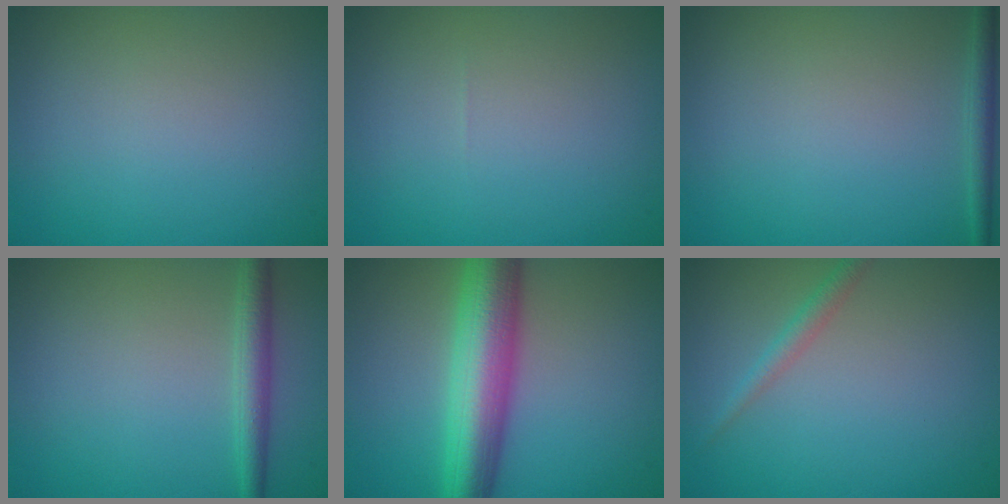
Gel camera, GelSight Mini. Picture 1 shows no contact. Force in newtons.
{"total": 0.0}
{"total": 1.4, "press": 1.4, "slide": 0.1}
{"total": 2.3, "press": 2.3, "slide": 0.1}
{"total": 8.3, "press": 8.2, "slide": 0.4}
{"total": 1.4, "press": 1.4, "slide": 0.1}